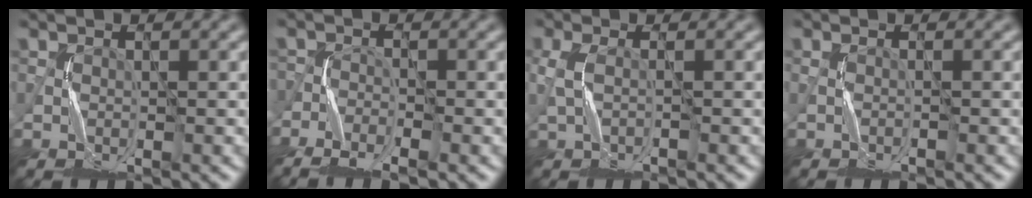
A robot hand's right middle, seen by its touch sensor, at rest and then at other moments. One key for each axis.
{"total": 5.4, "fx": -4.6, "fy": 1.8, "fz": 2.4, "tx": -0.042, "ty": -0.016, "tz": -0.075}
{"total": 1.0, "fx": -0.2, "fy": 0.3, "fz": 0.9, "tx": -0.023, "ty": 0.009, "tz": -0.006}
{"total": 0.5, "fx": -0.5, "fy": -0.2, "fz": 0.0, "tx": 0.000, "ty": 0.002, "tz": -0.010}